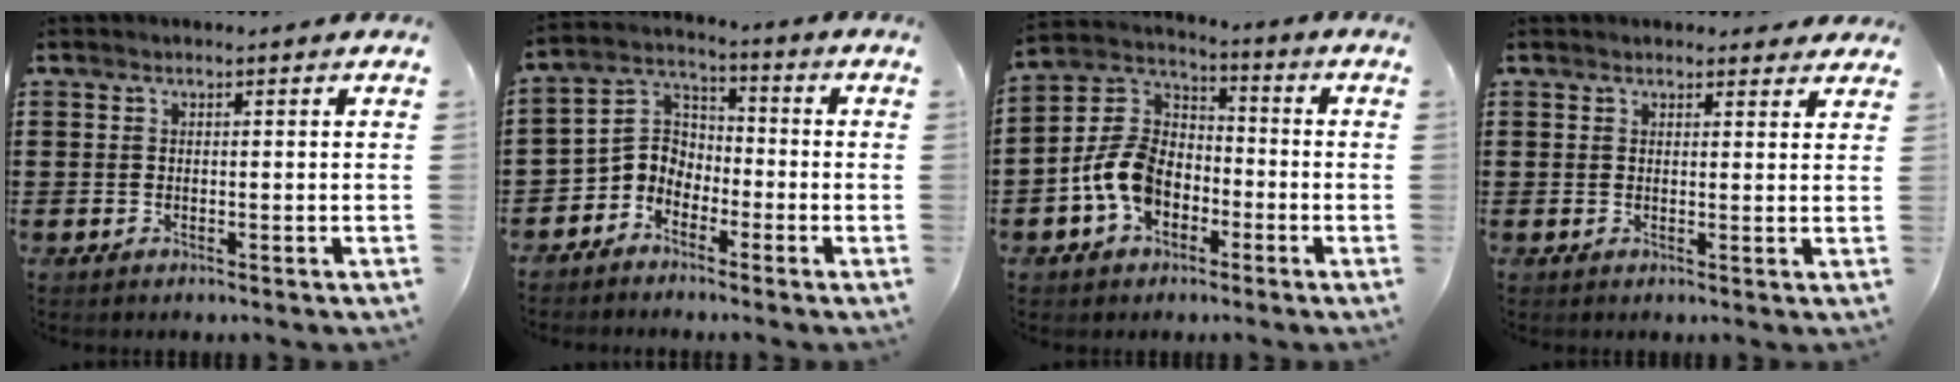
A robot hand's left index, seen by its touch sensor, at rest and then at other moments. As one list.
[{"total": 4.8, "force": [-2.8, 3.8, 0.8], "torque": [-0.041, 0.006, -0.065]}, {"total": 9.1, "force": [-3.5, 6.4, 5.5], "torque": [-0.166, -0.001, -0.079]}, {"total": 1.9, "force": [1.7, 0.6, 0.2], "torque": [-0.001, 0.001, 0.032]}]